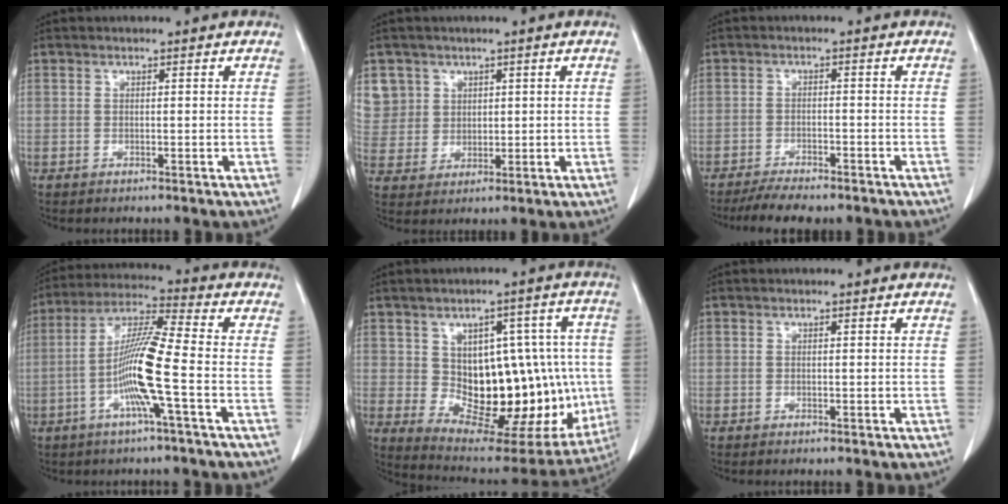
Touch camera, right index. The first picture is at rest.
{"total": 7.1, "force": [3.4, 6.2, 0.0], "torque": [0.006, 0.014, 0.080]}
{"total": 8.1, "force": [-6.9, 1.7, 3.8], "torque": [-0.052, -0.006, -0.102]}
{"total": 10.8, "force": [-2.9, -0.6, 10.3], "torque": [-0.202, 0.005, -0.062]}
{"total": 20.2, "force": [-1.1, 10.3, 17.3], "torque": [-0.220, 0.019, 0.017]}
{"total": 0.6, "force": [-0.5, 0.1, 0.2], "torque": [-0.004, -0.001, -0.008]}